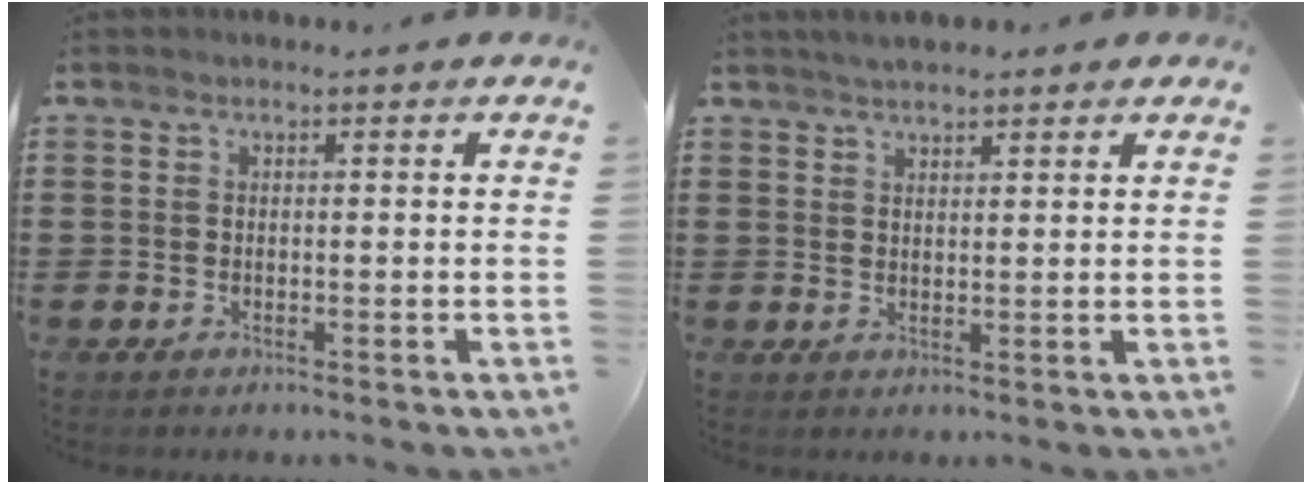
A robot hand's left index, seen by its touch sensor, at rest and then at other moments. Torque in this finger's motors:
{"motor_torque": [2.14, 0.00, 0.69, 0.12]}